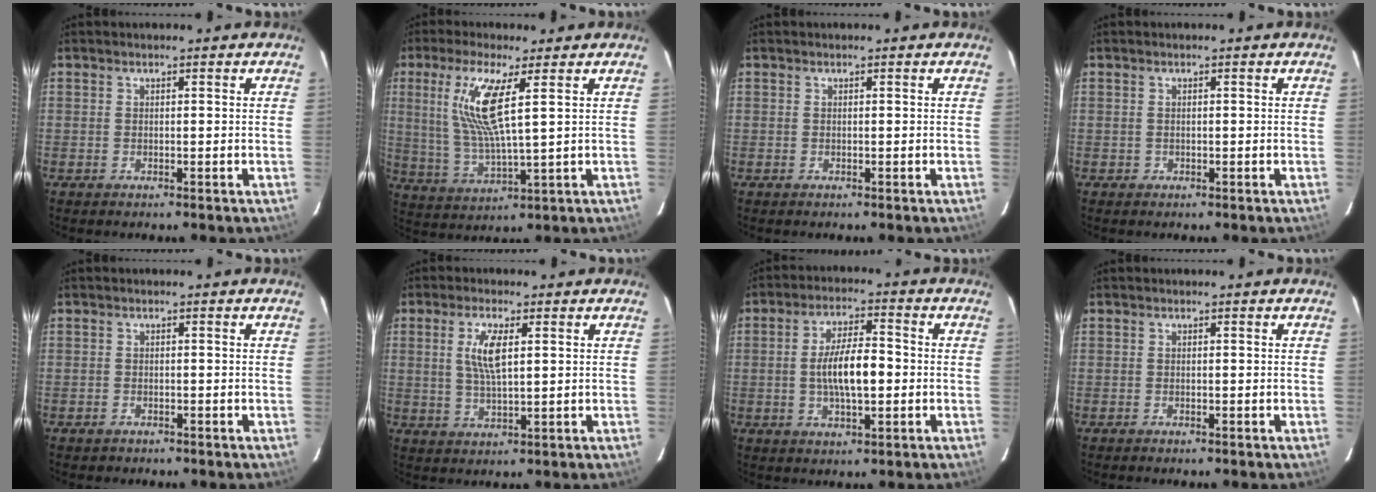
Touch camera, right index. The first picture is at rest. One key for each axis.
{"total": 11.4, "fx": 4.0, "fy": 1.6, "fz": 10.5, "tx": -0.210, "ty": -0.006, "tz": 0.088}
{"total": 0.0}
{"total": 1.5, "fx": -0.6, "fy": 1.4, "fz": 0.1, "tx": 0.002, "ty": 0.003, "tz": -0.003}
{"total": 1.2, "fx": -0.9, "fy": 0.9, "fz": 0.1, "tx": -0.006, "ty": 0.003, "tz": -0.010}
{"total": 6.1, "fx": 1.6, "fy": 1.8, "fz": 5.7, "tx": -0.111, "ty": 0.001, "tz": 0.033}
{"total": 9.1, "fx": -0.9, "fy": 3.0, "fz": 8.5, "tx": -0.157, "ty": 0.004, "tz": -0.012}
{"total": 0.0}